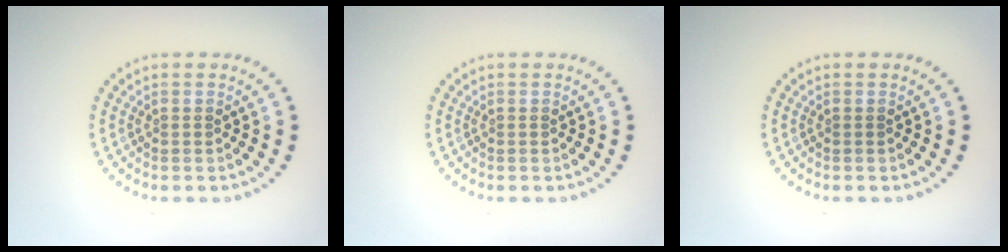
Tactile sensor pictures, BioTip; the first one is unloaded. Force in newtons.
{"total": 0.0}
{"total": 0.0}